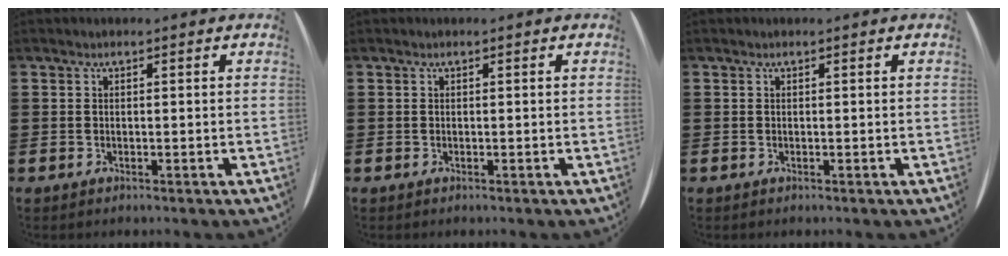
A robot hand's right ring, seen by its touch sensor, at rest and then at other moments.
{"total": 0.0}
{"total": 0.0}